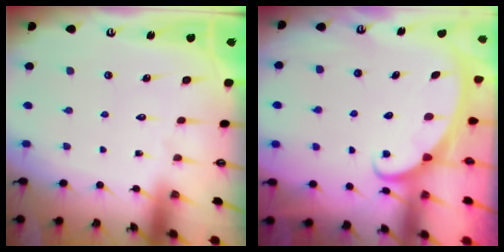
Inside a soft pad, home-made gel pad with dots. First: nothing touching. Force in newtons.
{"total": 2.5, "press": 2.5, "slide": 0.3}